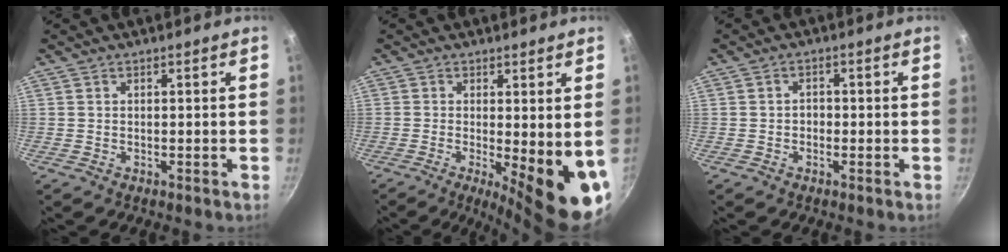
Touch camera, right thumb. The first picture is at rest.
{"total": 11.6, "force": [-1.9, 3.1, 11.0], "torque": [-0.125, -0.020, -0.018]}
{"total": 1.6, "force": [-0.5, 1.4, 0.8], "torque": [-0.006, 0.006, -0.010]}